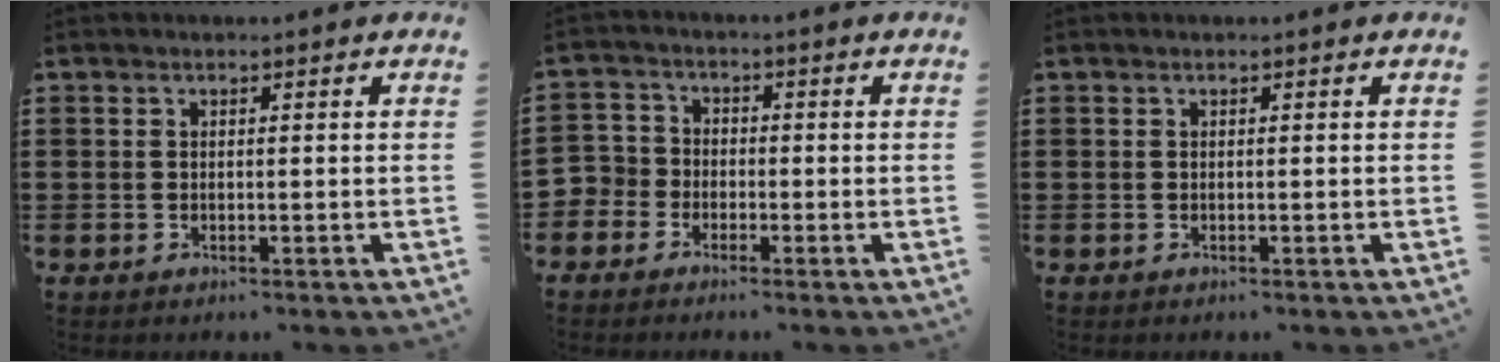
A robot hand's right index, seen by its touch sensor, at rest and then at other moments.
{"total": 3.3, "force": [-2.1, 2.5, 0.2], "torque": [-0.033, -0.001, -0.054]}
{"total": 0.0}